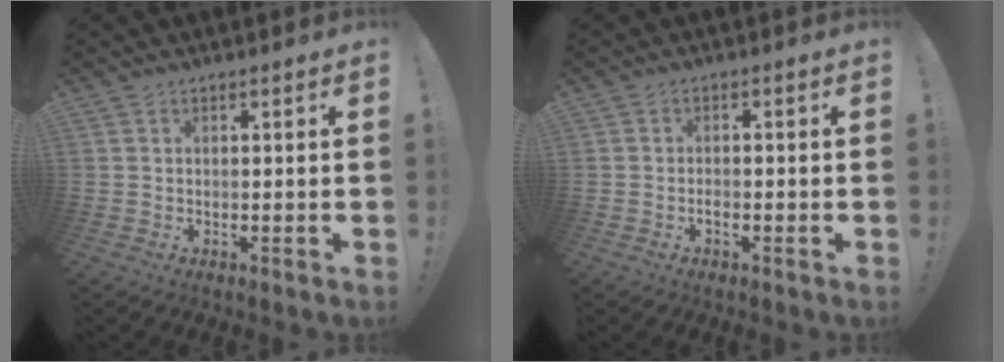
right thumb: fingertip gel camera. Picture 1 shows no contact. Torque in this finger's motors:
{"motor_torque": [-0.21, 0.08, -0.11, 0.08, 0.03]}